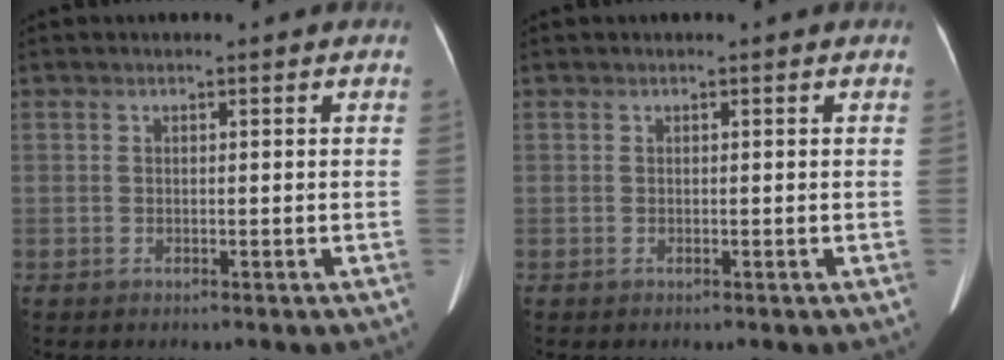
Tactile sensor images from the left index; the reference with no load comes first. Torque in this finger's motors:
{"motor_torque": [0.00, 0.06, 0.03, -0.01]}